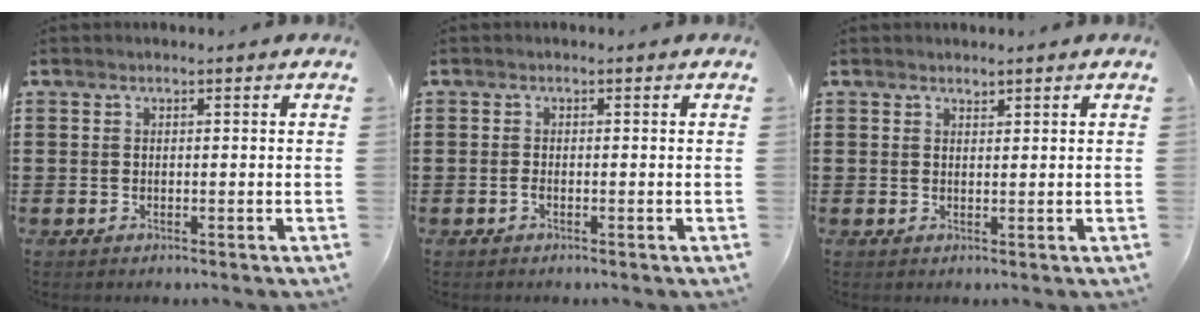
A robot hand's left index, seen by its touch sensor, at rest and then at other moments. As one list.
[{"total": 0.7, "force": [-0.4, 0.2, 0.5], "torque": [-0.012, -0.003, -0.008]}, {"total": 1.1, "force": [1.1, 0.2, 0.1], "torque": [-0.004, -0.001, 0.021]}]